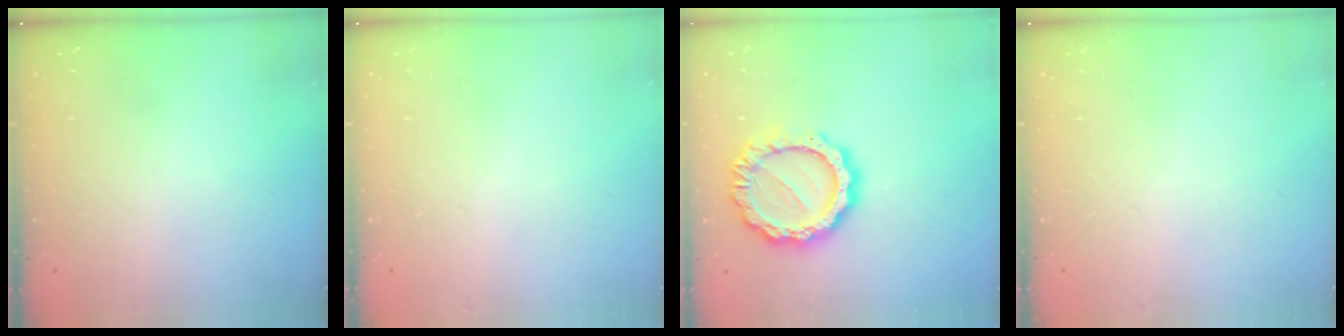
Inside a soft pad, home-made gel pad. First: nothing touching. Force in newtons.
{"total": 0.0}
{"total": 13.7, "press": 13.7, "slide": 1.1}
{"total": 0.0}